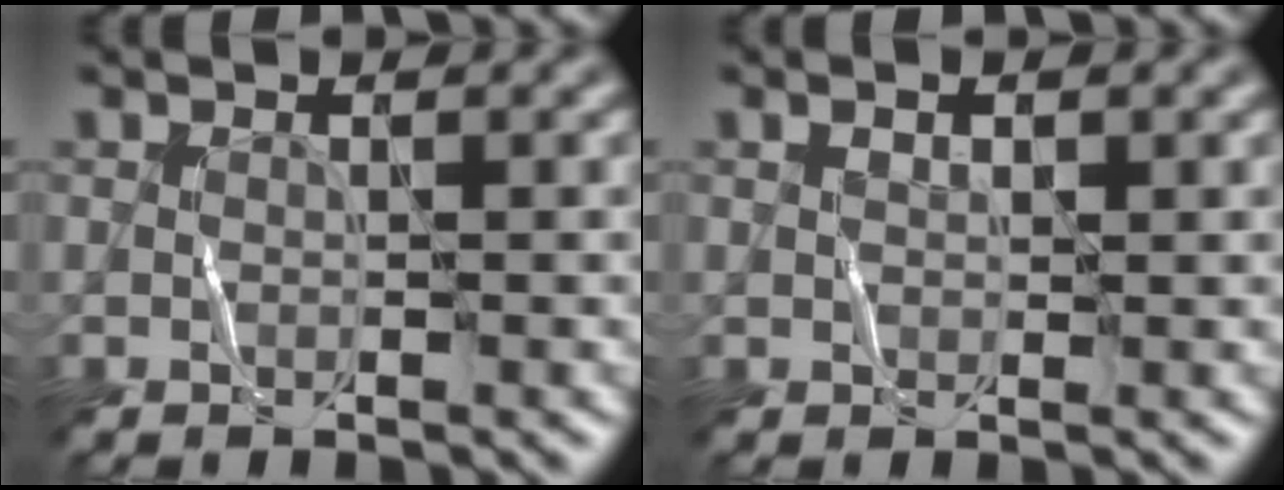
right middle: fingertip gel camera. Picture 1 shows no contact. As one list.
[{"total": 0.7, "force": [0.4, 0.4, 0.5], "torque": [-0.011, 0.004, 0.004]}]